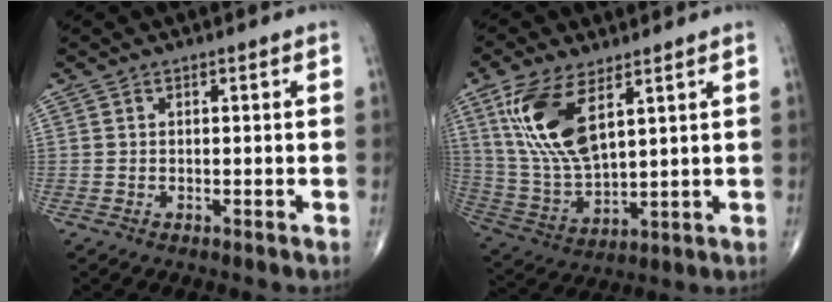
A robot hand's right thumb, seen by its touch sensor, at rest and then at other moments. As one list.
[{"total": 14.8, "force": [6.5, 6.4, 11.7], "torque": [-0.240, -0.024, 0.140]}]